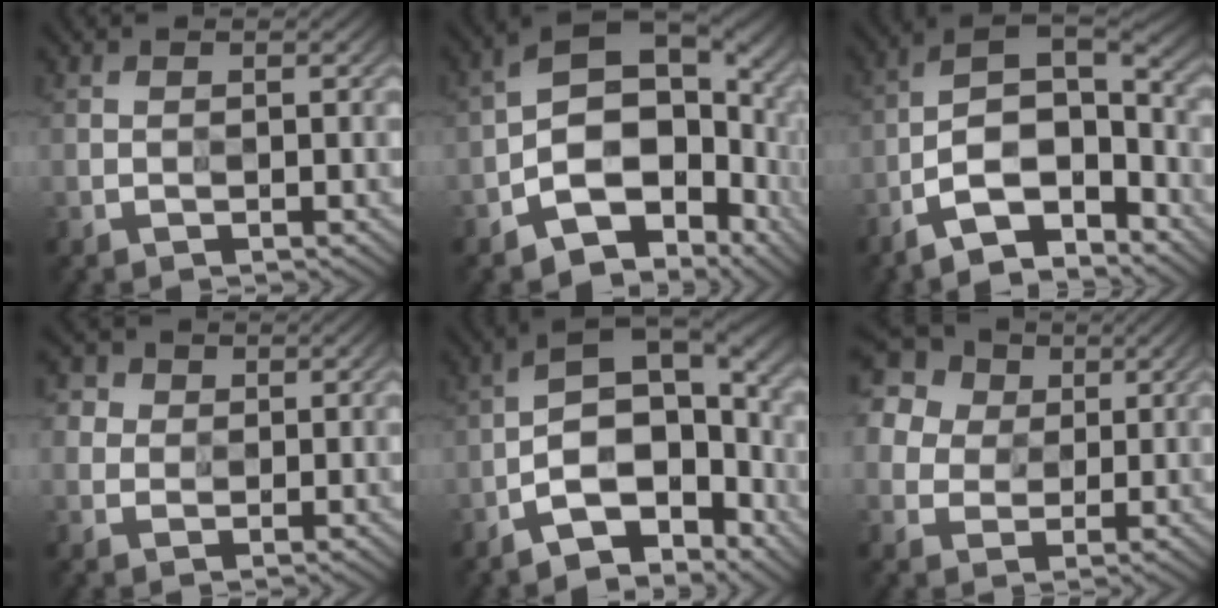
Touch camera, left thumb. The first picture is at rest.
{"total": 10.9, "force": [-3.3, 7.1, 7.5], "torque": [-0.095, 0.002, -0.060]}
{"total": 11.5, "force": [-7.0, 4.4, 8.1], "torque": [-0.146, -0.003, -0.131]}
{"total": 3.6, "force": [1.9, 3.0, 0.4], "torque": [-0.037, 0.008, 0.030]}
{"total": 11.2, "force": [-5.1, 5.3, 8.3], "torque": [-0.127, 0.007, -0.090]}
{"total": 17.0, "force": [8.8, 13.1, 6.6], "torque": [-0.228, 0.035, 0.168]}